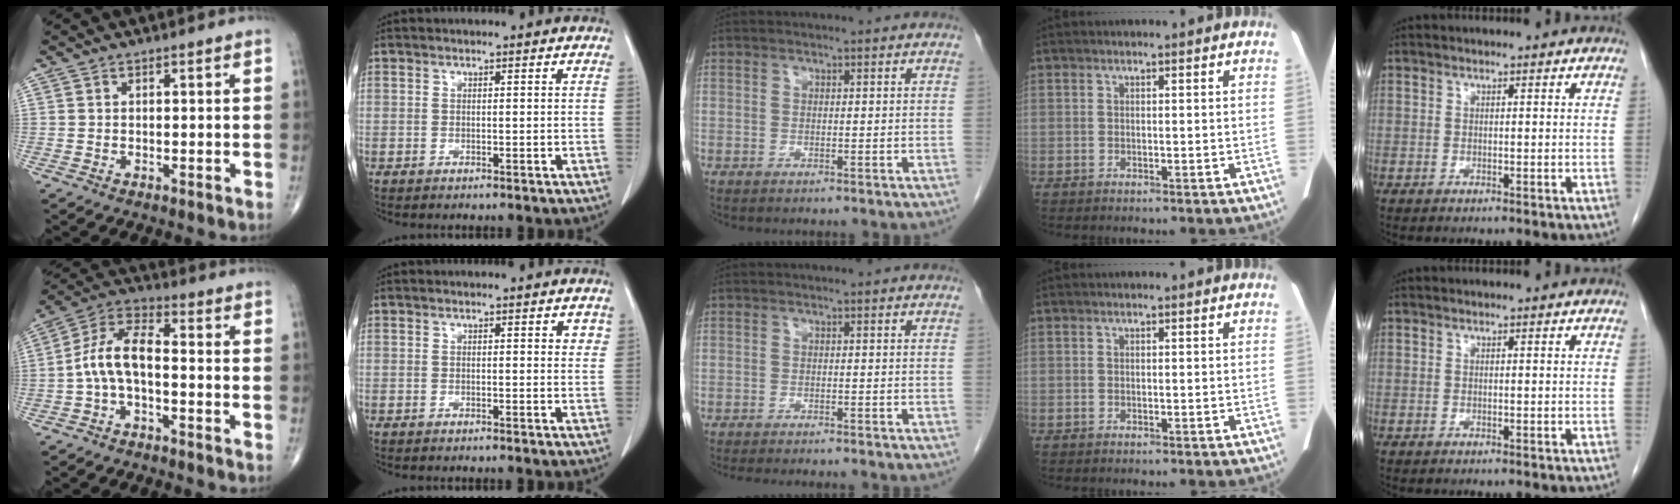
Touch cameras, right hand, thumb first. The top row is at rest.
{"thumb": {"total": 9.0, "force": [-1.7, 4.3, 7.7], "torque": [-0.151, 0.042, -0.044]}, "index": {"total": 1.7, "force": [0.9, 0.7, 1.2], "torque": [-0.008, -0.003, 0.008]}, "middle": {"total": 7.4, "force": [-6.5, 1.0, 3.4], "torque": [-0.035, -0.009, -0.087]}}